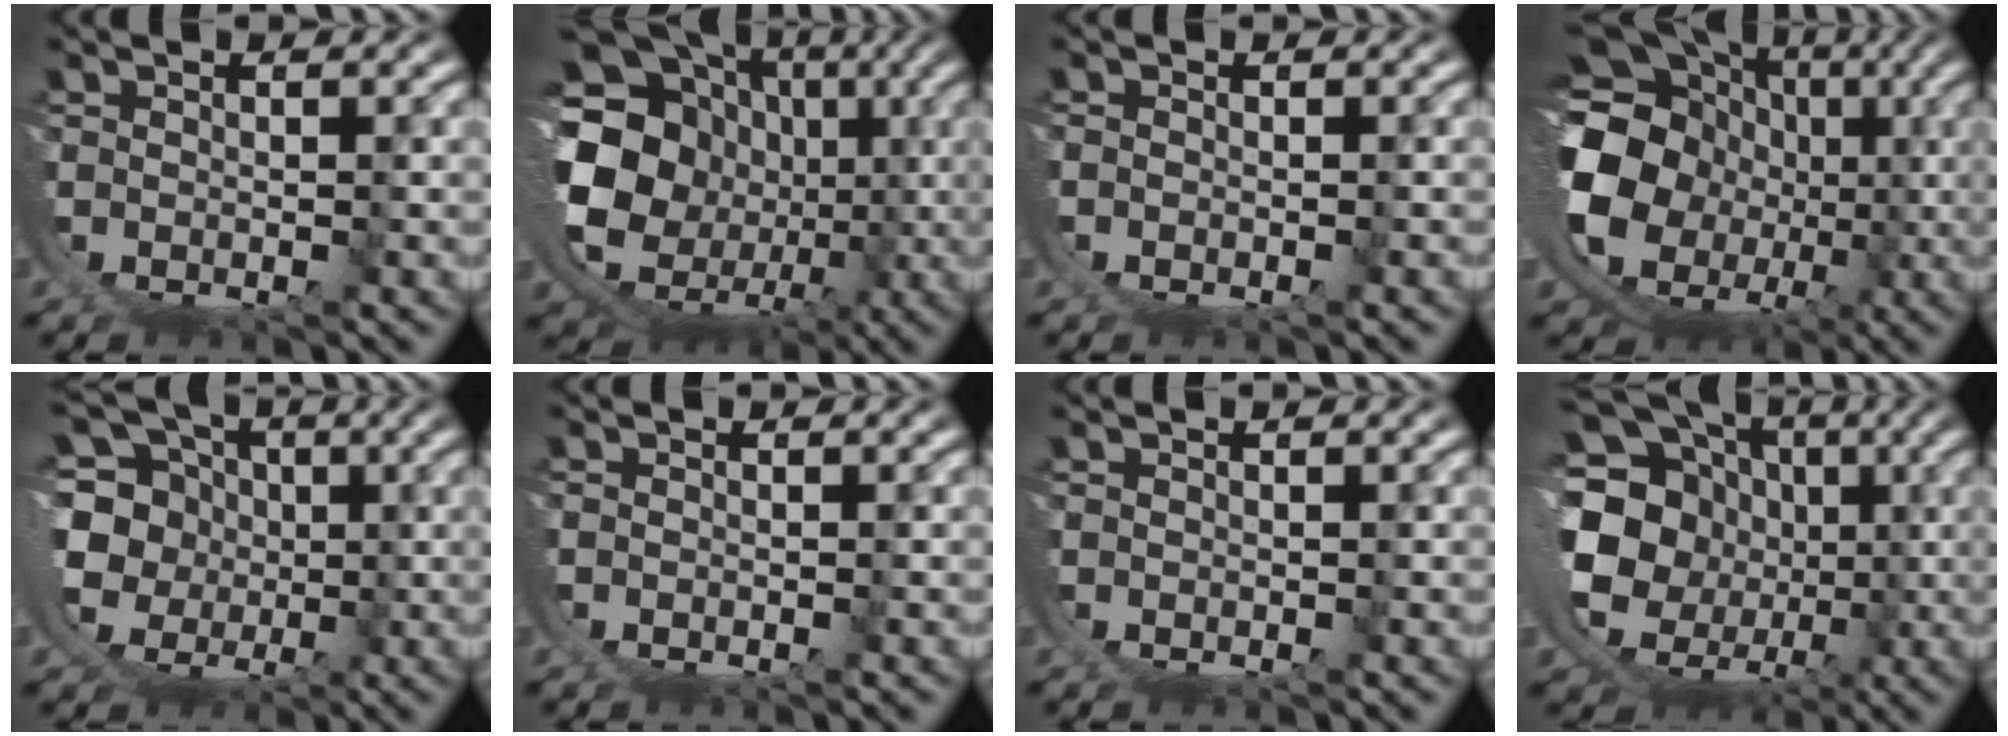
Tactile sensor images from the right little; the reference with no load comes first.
{"total": 17.4, "force": [-0.5, 13.4, 11.1], "torque": [-0.225, -0.049, 0.008]}
{"total": 1.0, "force": [-0.4, -0.9, 0.1], "torque": [0.005, 0.002, -0.009]}
{"total": 19.0, "force": [0.5, 14.7, 12.1], "torque": [-0.231, -0.047, 0.015]}
{"total": 14.3, "force": [0.3, 12.5, 7.0], "torque": [-0.167, -0.057, 0.009]}
{"total": 0.0}
{"total": 0.0}
{"total": 17.3, "force": [1.5, 13.8, 10.2], "torque": [-0.203, -0.027, 0.016]}